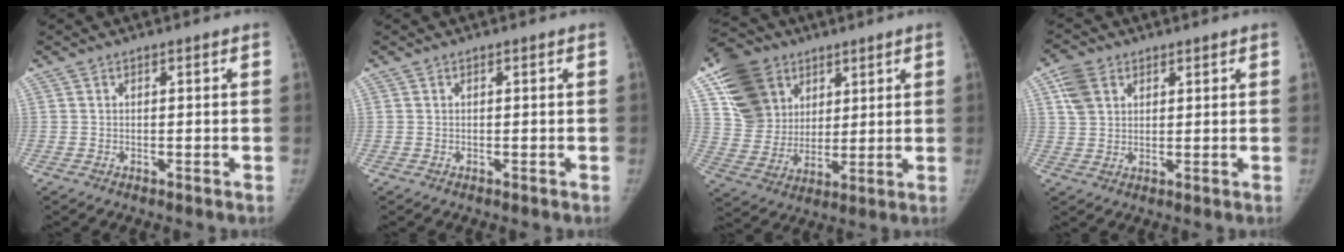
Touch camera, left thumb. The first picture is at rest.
{"total": 0.0}
{"total": 16.2, "force": [7.6, 12.9, 6.1], "torque": [-0.087, -0.013, 0.146]}
{"total": 5.9, "force": [2.8, 4.3, 2.9], "torque": [-0.043, -0.001, 0.055]}